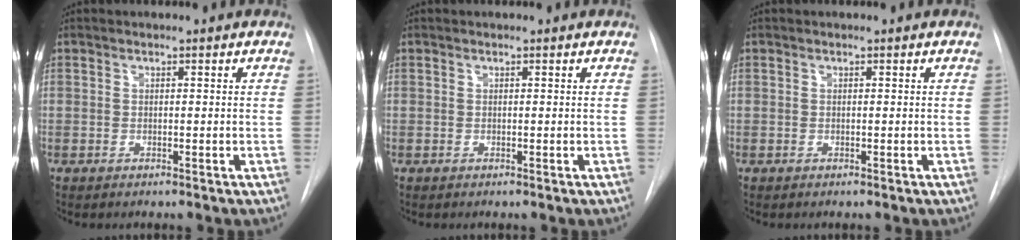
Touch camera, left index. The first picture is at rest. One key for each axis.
{"total": 0.0}
{"total": 0.0}